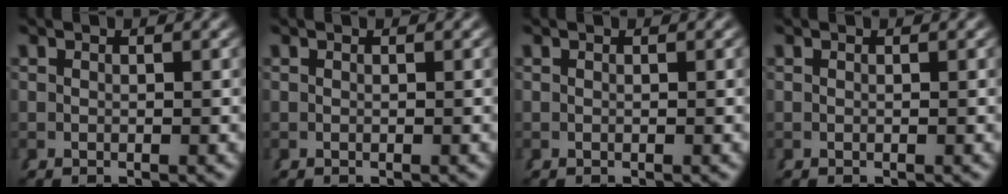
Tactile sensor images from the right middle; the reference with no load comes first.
{"total": 0.0}
{"total": 0.0}
{"total": 0.0}